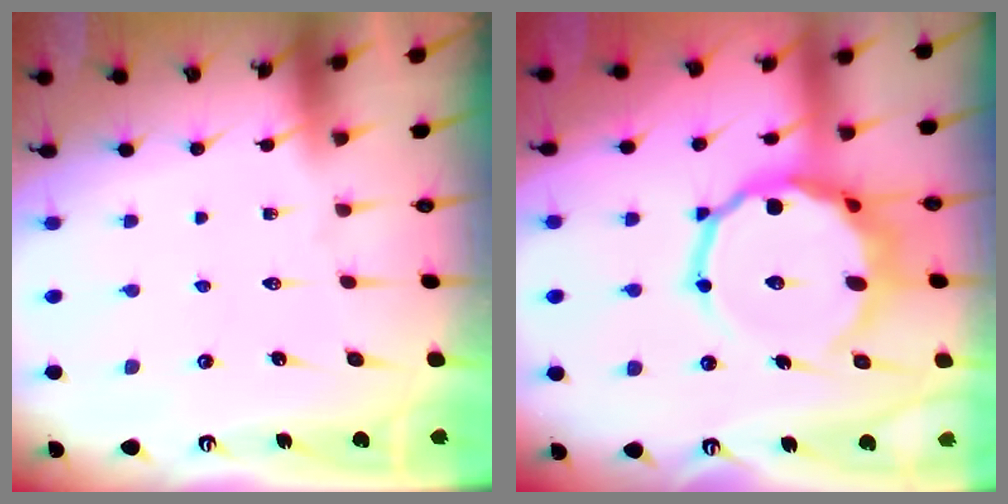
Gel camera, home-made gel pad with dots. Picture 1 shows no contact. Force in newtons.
{"total": 14.9, "press": 14.4, "slide": 3.5}